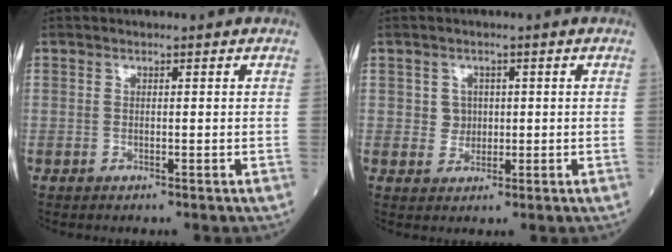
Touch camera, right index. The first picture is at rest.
{"total": 2.5, "force": [0.3, 2.4, 0.6], "torque": [-0.003, 0.002, 0.005]}